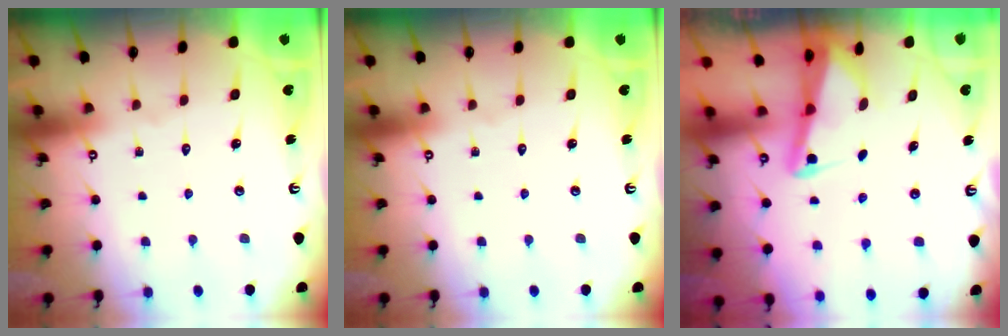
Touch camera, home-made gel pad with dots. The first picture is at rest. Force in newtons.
{"total": 0.0}
{"total": 2.5, "press": 2.5, "slide": 0.4}